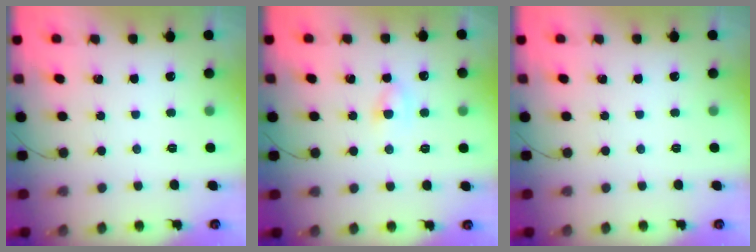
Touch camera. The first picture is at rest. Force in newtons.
{"total": 2.9, "press": 2.8, "slide": 0.9}
{"total": 0.0}